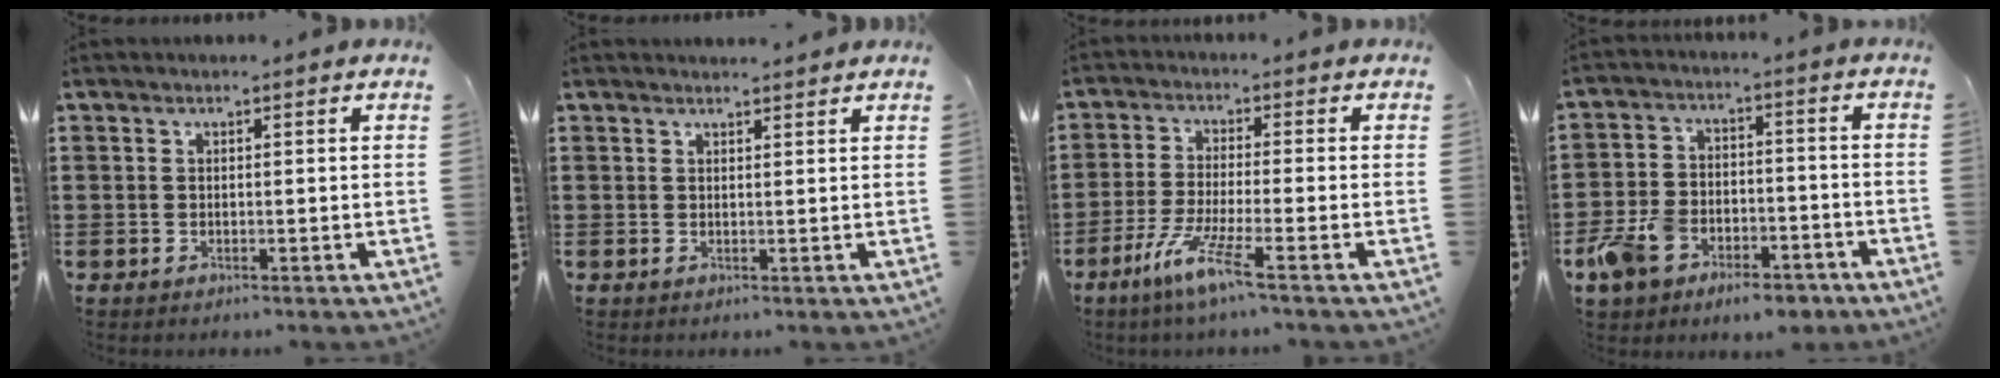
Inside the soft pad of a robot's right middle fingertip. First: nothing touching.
{"total": 1.2, "force": [1.2, -0.1, 0.0], "torque": [-0.003, -0.003, 0.023]}
{"total": 6.9, "force": [-4.3, 0.1, 5.3], "torque": [-0.111, -0.013, -0.082]}
{"total": 7.8, "force": [-5.9, 3.8, 3.5], "torque": [-0.094, 0.013, -0.120]}